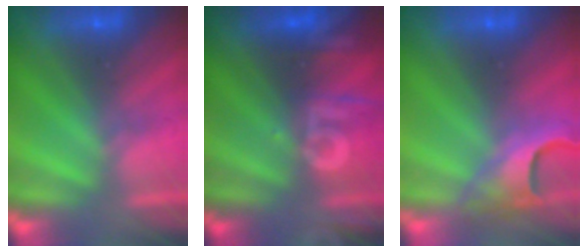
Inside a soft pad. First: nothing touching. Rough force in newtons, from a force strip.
{"total": 2.6}
{"total": 4.8}